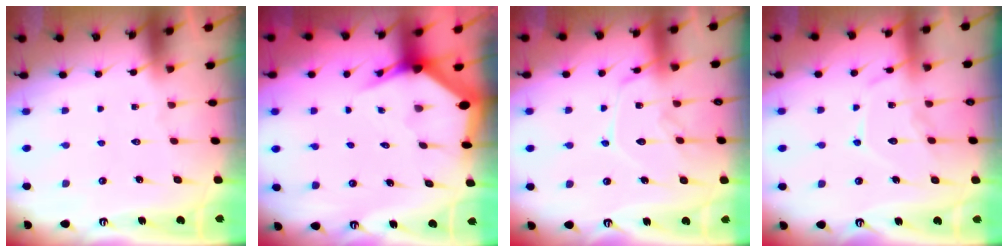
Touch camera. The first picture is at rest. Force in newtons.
{"total": 3.7, "press": 3.6, "slide": 0.3}
{"total": 13.0, "press": 13.0, "slide": 0.8}
{"total": 11.9, "press": 11.8, "slide": 0.9}